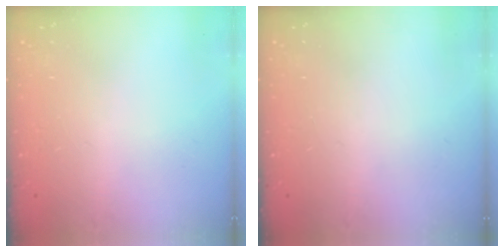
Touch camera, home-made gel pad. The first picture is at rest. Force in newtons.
{"total": 0.0}